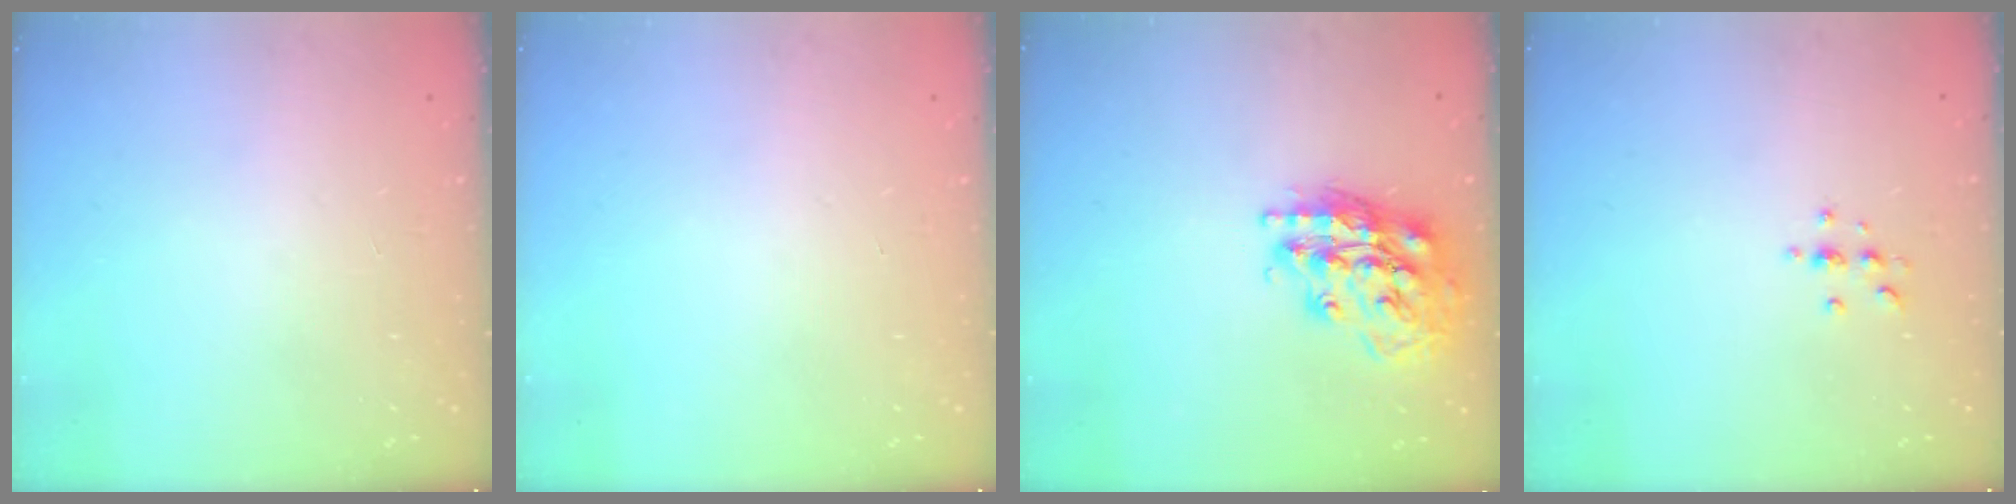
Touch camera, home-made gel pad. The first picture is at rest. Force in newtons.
{"total": 0.0}
{"total": 18.4, "press": 18.3, "slide": 1.7}
{"total": 3.4, "press": 3.4, "slide": 0.4}